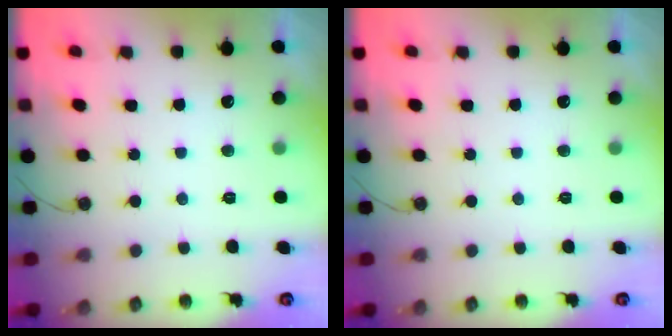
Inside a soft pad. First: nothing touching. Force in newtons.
{"total": 0.0}